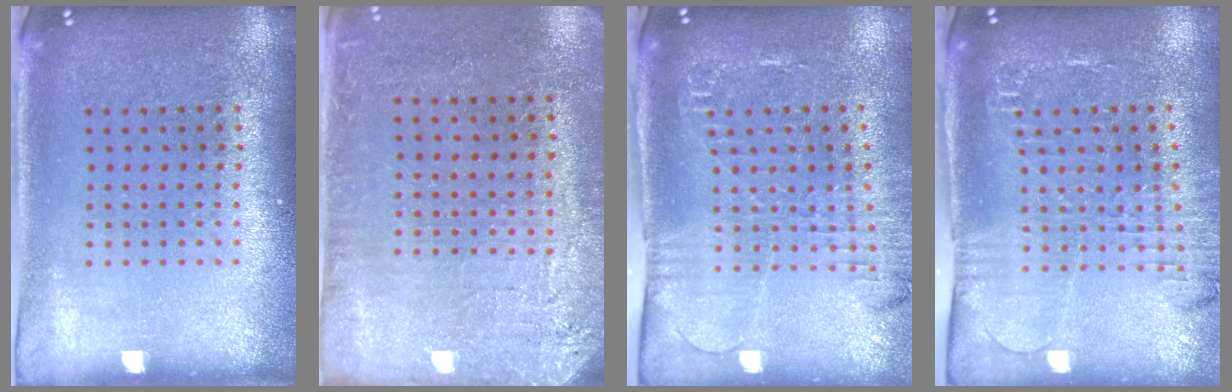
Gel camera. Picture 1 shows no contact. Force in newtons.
{"total": 2.8, "press": 2.5, "slide": 1.1}
{"total": 1.9, "press": 1.9, "slide": 0.4}
{"total": 1.9, "press": 1.9, "slide": 0.4}